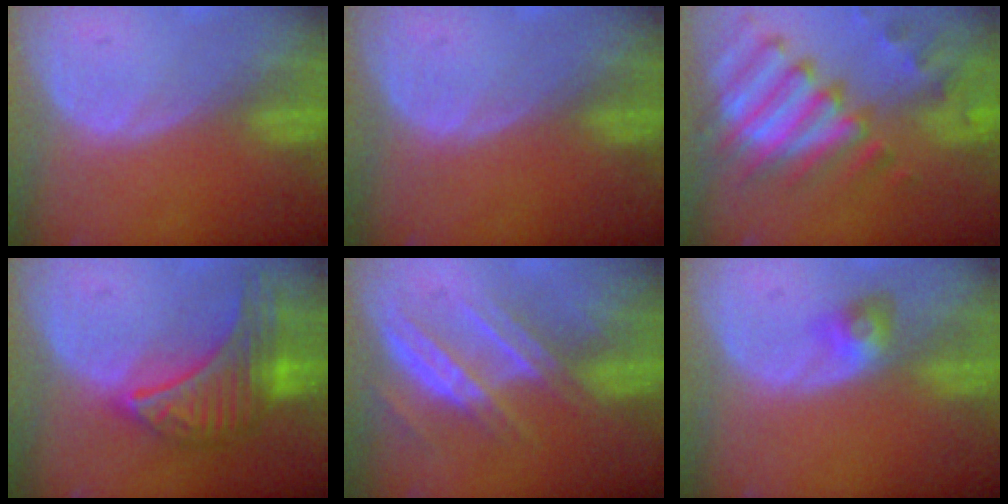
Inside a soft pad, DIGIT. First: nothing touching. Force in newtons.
{"total": 0.0}
{"total": 11.9, "press": 10.3, "slide": 5.9}
{"total": 9.5, "press": 9.5, "slide": 0.5}
{"total": 7.6, "press": 6.8, "slide": 3.4}
{"total": 3.1, "press": 2.8, "slide": 1.4}